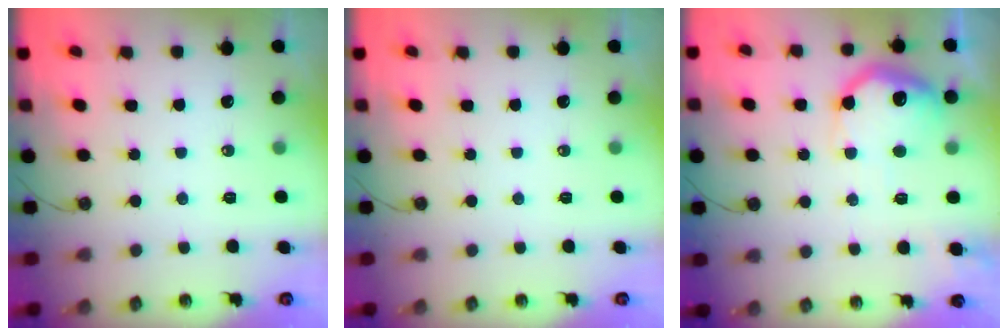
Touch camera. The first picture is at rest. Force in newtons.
{"total": 0.0}
{"total": 16.2, "press": 16.2, "slide": 1.2}